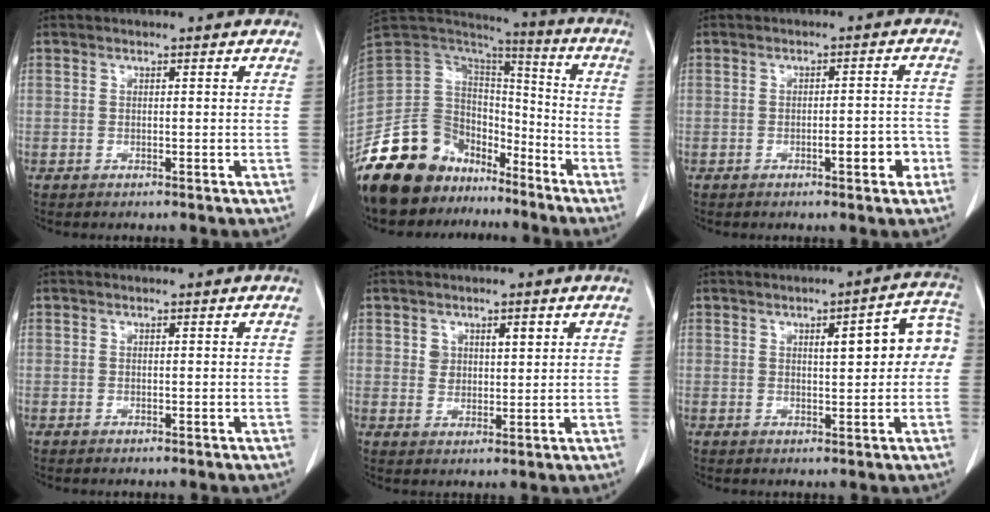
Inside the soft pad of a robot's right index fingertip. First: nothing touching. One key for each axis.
{"total": 18.8, "fx": -13.9, "fy": 11.4, "fz": 5.8, "tx": -0.118, "ty": 0.069, "tz": -0.238}
{"total": 4.2, "fx": -2.0, "fy": 0.9, "fz": 3.6, "tx": -0.047, "ty": 0.006, "tz": -0.025}
{"total": 0.0}
{"total": 3.3, "fx": 1.5, "fy": 2.2, "fz": 1.9, "tx": -0.028, "ty": 0.006, "tz": 0.028}
{"total": 7.8, "fx": 1.1, "fy": 2.0, "fz": 7.4, "tx": -0.092, "ty": 0.030, "tz": 0.012}